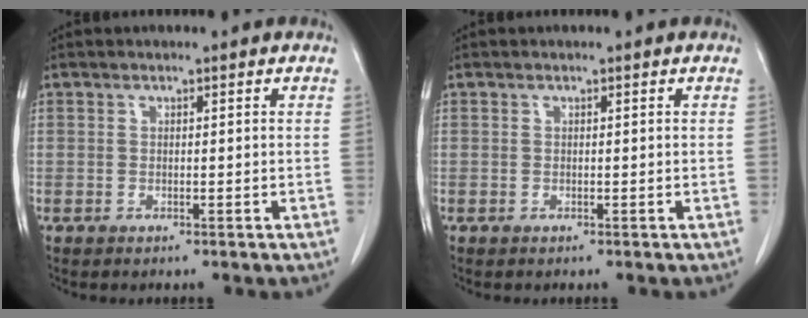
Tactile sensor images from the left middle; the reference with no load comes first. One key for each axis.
{"total": 0.0}